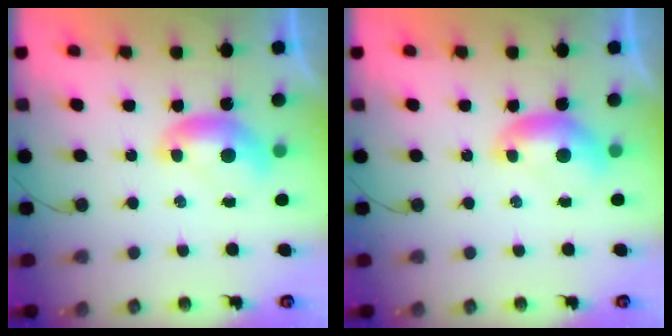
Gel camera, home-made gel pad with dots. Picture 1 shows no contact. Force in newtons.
{"total": 0.0}